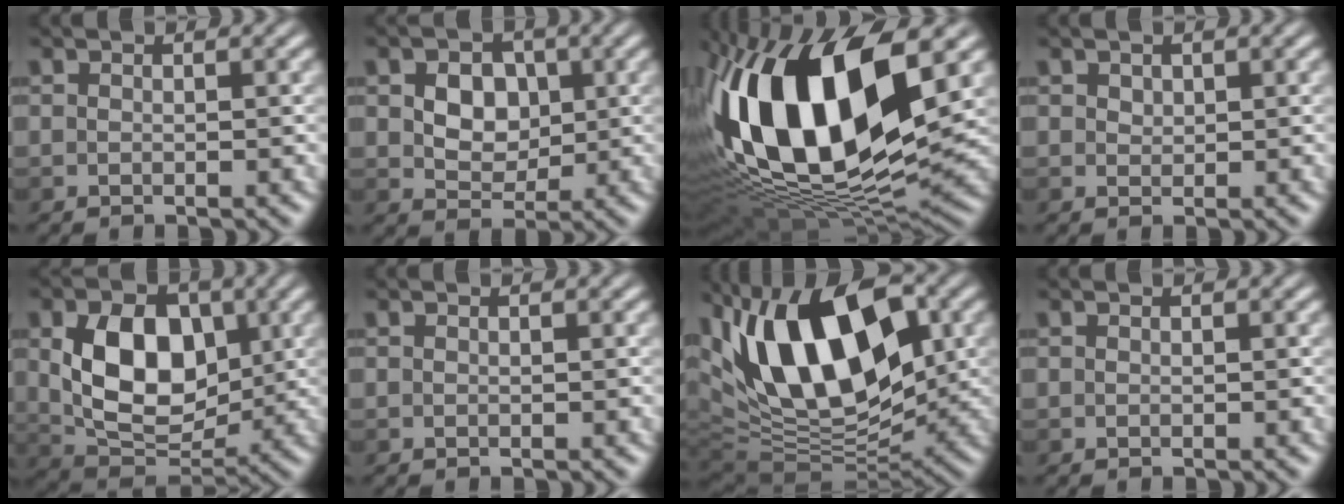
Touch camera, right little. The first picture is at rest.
{"total": 3.7, "force": [-0.2, 2.7, 2.4], "torque": [-0.044, -0.002, -0.010]}
{"total": 16.5, "force": [1.8, 7.9, 14.4], "torque": [-0.281, 0.015, 0.023]}
{"total": 0.5, "force": [0.0, 0.5, 0.2], "torque": [-0.011, -0.003, 0.001]}
{"total": 8.3, "force": [0.2, 5.6, 6.1], "torque": [-0.117, -0.007, 0.000]}
{"total": 0.0}
{"total": 14.1, "force": [2.9, 7.3, 11.7], "torque": [-0.200, 0.026, 0.034]}
{"total": 0.0}